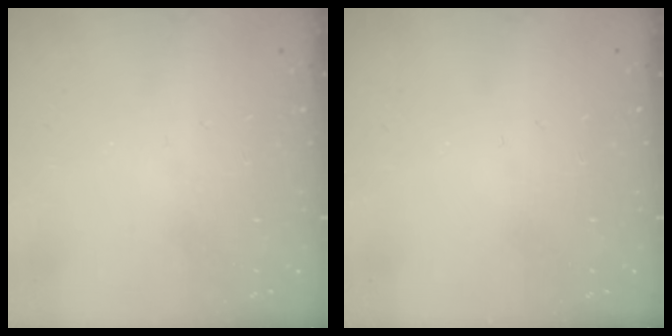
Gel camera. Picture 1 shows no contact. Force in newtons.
{"total": 0.0}